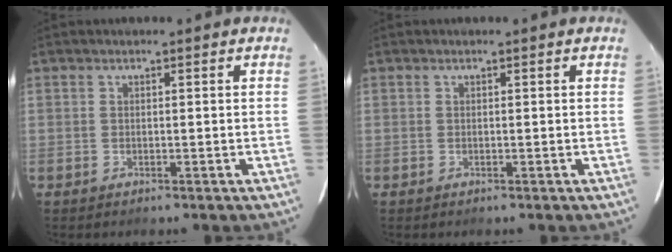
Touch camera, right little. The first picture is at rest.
{"total": 0.0}